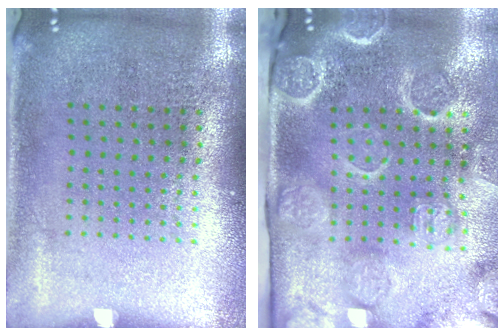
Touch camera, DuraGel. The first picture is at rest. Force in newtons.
{"total": 4.3, "press": 3.5, "slide": 2.5}